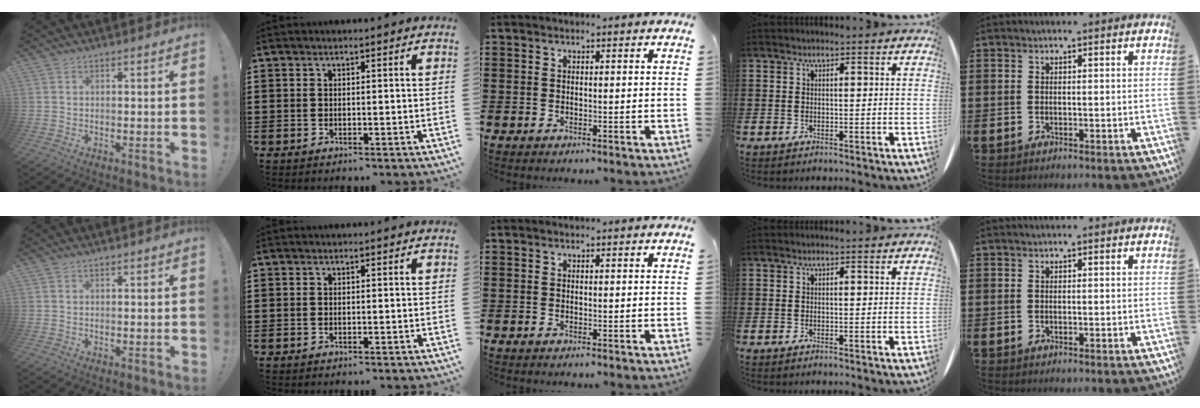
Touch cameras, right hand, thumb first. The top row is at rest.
{}